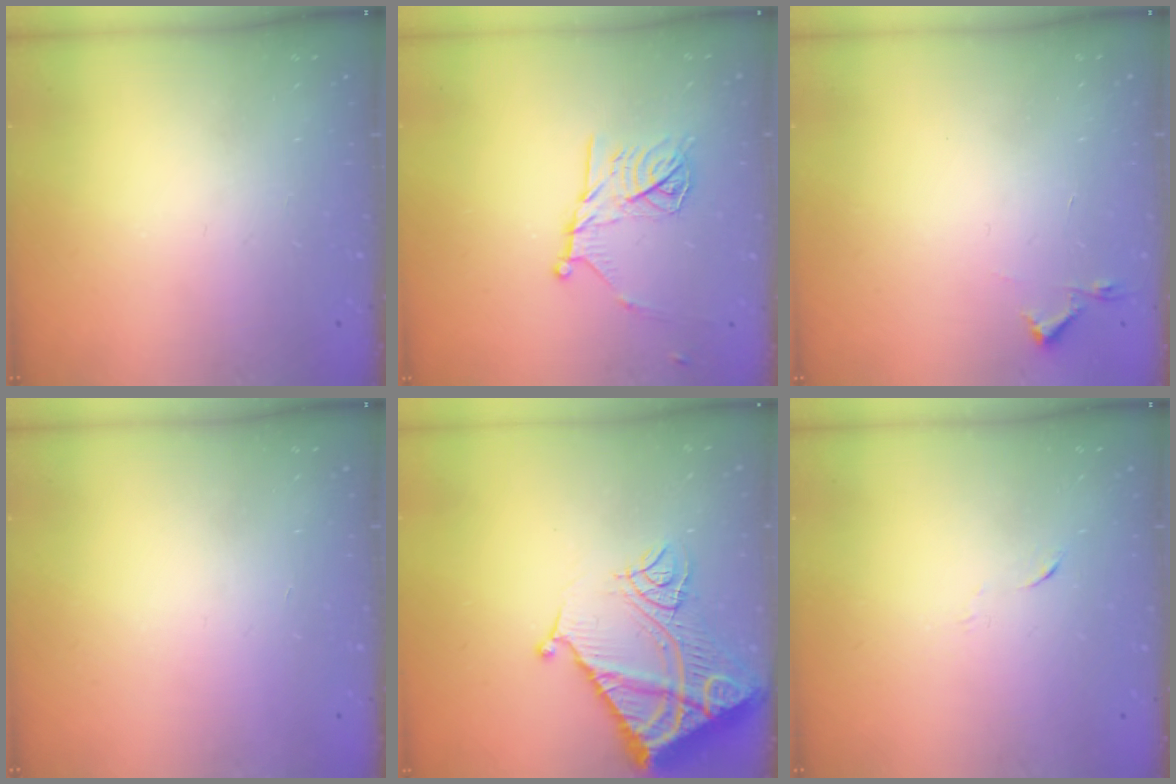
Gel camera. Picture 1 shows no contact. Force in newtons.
{"total": 14.9, "press": 14.9, "slide": 0.4}
{"total": 2.7, "press": 2.6, "slide": 0.4}
{"total": 1.7, "press": 1.7, "slide": 0.1}
{"total": 16.1, "press": 16.0, "slide": 1.8}
{"total": 4.0, "press": 4.0, "slide": 0.6}